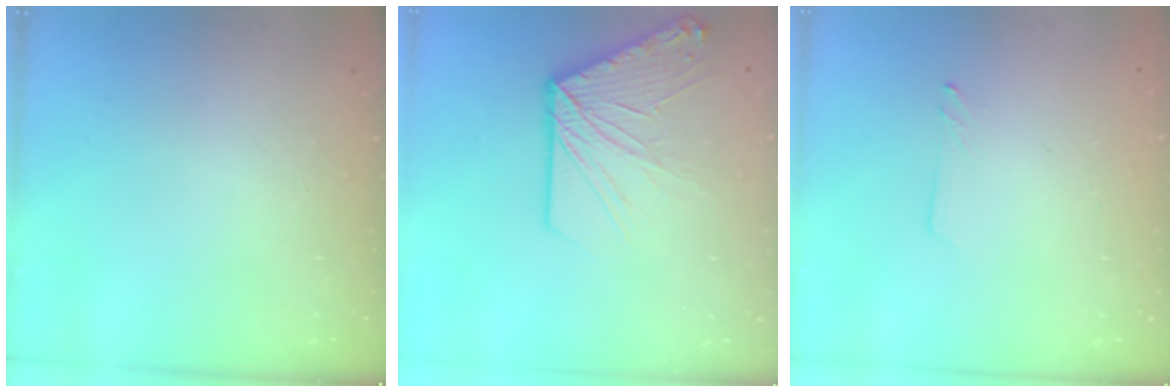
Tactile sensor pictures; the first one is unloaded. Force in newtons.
{"total": 13.6, "press": 13.6, "slide": 1.5}
{"total": 1.6, "press": 1.6, "slide": 0.1}